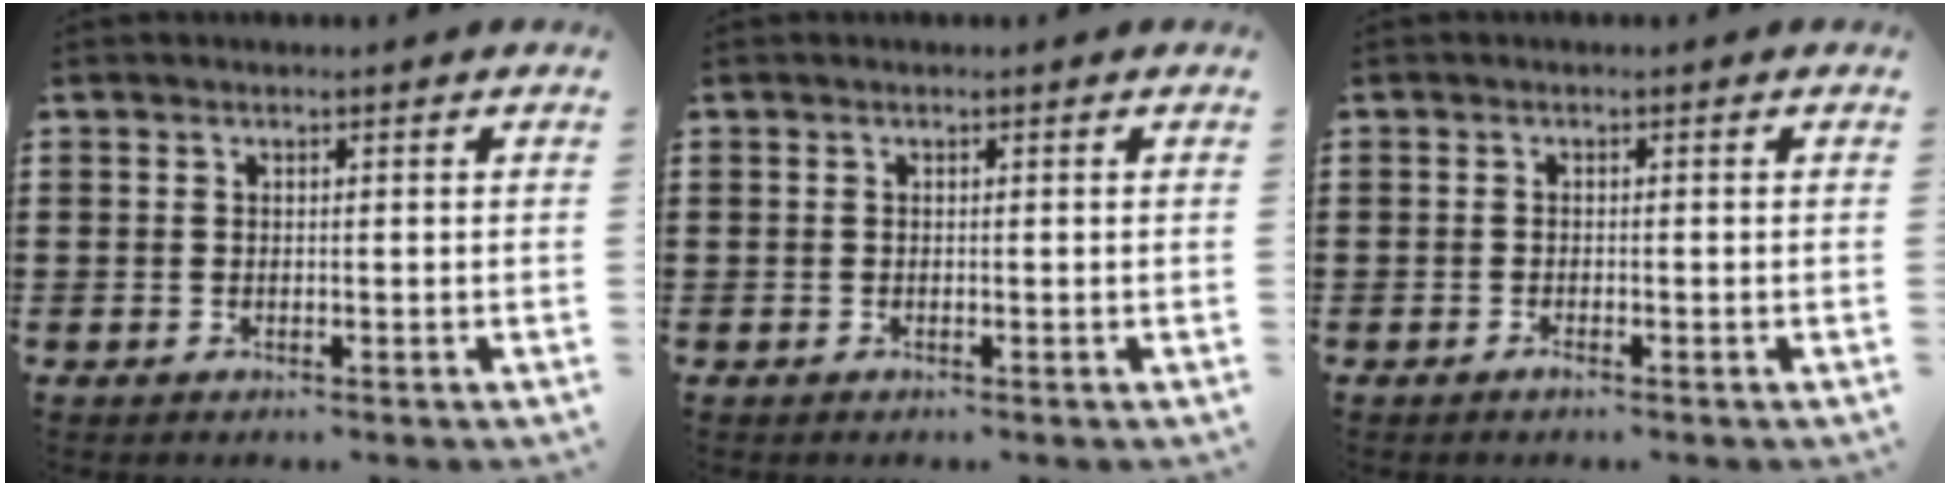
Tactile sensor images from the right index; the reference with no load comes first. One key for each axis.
{"total": 0.0}
{"total": 0.9, "fx": -0.7, "fy": -0.1, "fz": 0.5, "tx": -0.012, "ty": -0.008, "tz": -0.012}